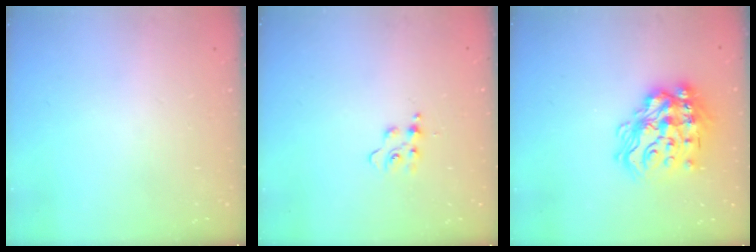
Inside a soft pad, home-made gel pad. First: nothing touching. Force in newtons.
{"total": 5.6, "press": 5.6, "slide": 0.5}
{"total": 19.5, "press": 19.4, "slide": 2.7}